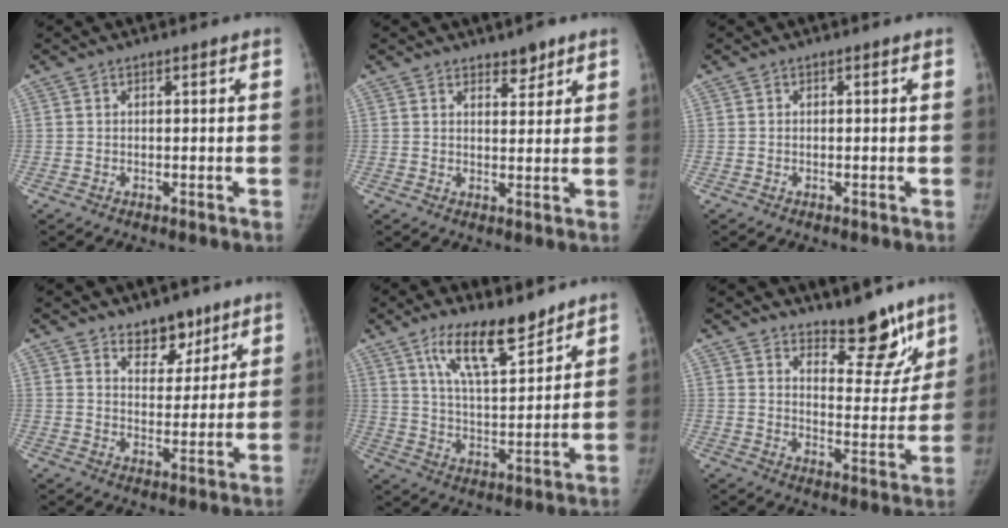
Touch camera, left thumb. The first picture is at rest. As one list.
[{"total": 3.3, "force": [2.6, 1.4, 1.5], "torque": [-0.003, -0.020, 0.040]}, {"total": 0.0}, {"total": 7.3, "force": [5.2, 4.1, 3.0], "torque": [-0.008, -0.035, 0.084]}, {"total": 12.3, "force": [8.6, 3.8, 8.0], "torque": [-0.113, -0.057, 0.158]}, {"total": 11.8, "force": [9.1, 4.4, 6.1], "torque": [-0.035, -0.073, 0.140]}]